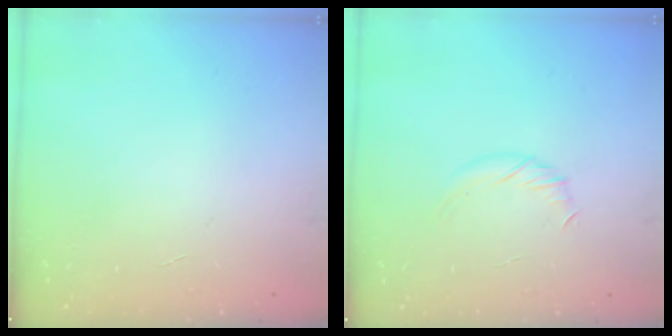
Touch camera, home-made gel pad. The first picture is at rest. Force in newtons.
{"total": 4.0, "press": 3.9, "slide": 1.1}